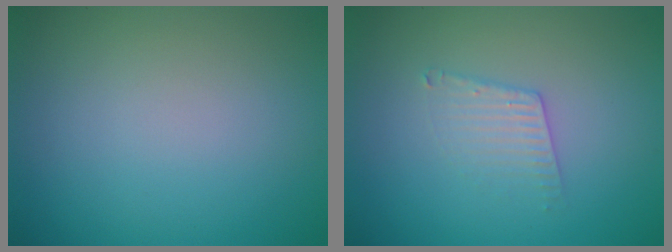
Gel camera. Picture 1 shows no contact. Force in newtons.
{"total": 2.0, "press": 2.0, "slide": 0.1}